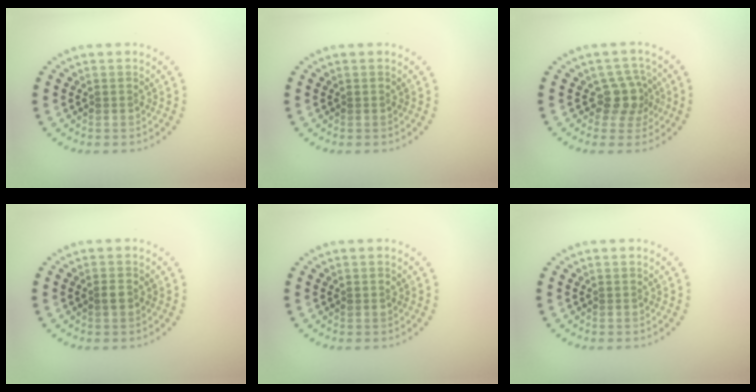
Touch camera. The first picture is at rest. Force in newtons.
{"total": 0.0}
{"total": 2.6, "press": 2.0, "slide": 1.7}
{"total": 1.0, "press": 0.9, "slide": 0.3}
{"total": 0.7, "press": 0.6, "slide": 0.2}
{"total": 0.0}